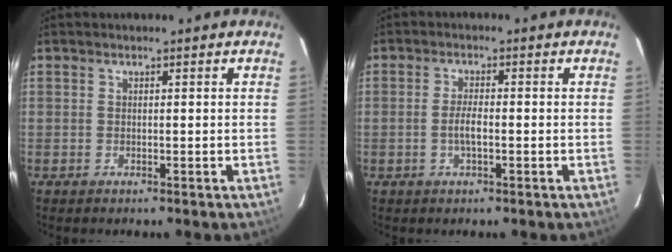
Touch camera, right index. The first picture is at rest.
{"total": 2.8, "force": [-0.8, 0.7, 2.6], "torque": [-0.051, -0.001, -0.014]}